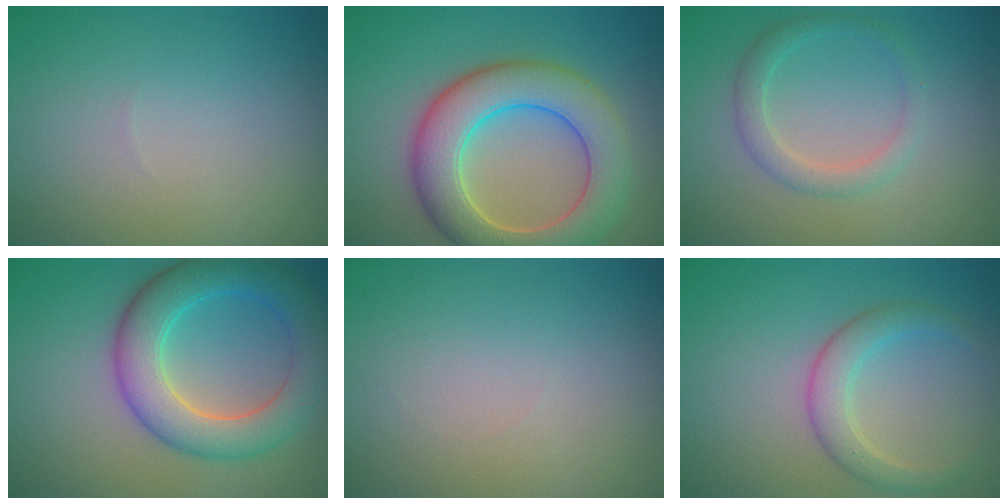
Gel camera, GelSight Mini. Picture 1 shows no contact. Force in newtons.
{"total": 8.4, "press": 8.4, "slide": 0.4}
{"total": 2.2, "press": 2.2, "slide": 0.2}
{"total": 6.7, "press": 6.7, "slide": 0.3}
{"total": 0.0}
{"total": 2.9, "press": 2.9, "slide": 0.3}